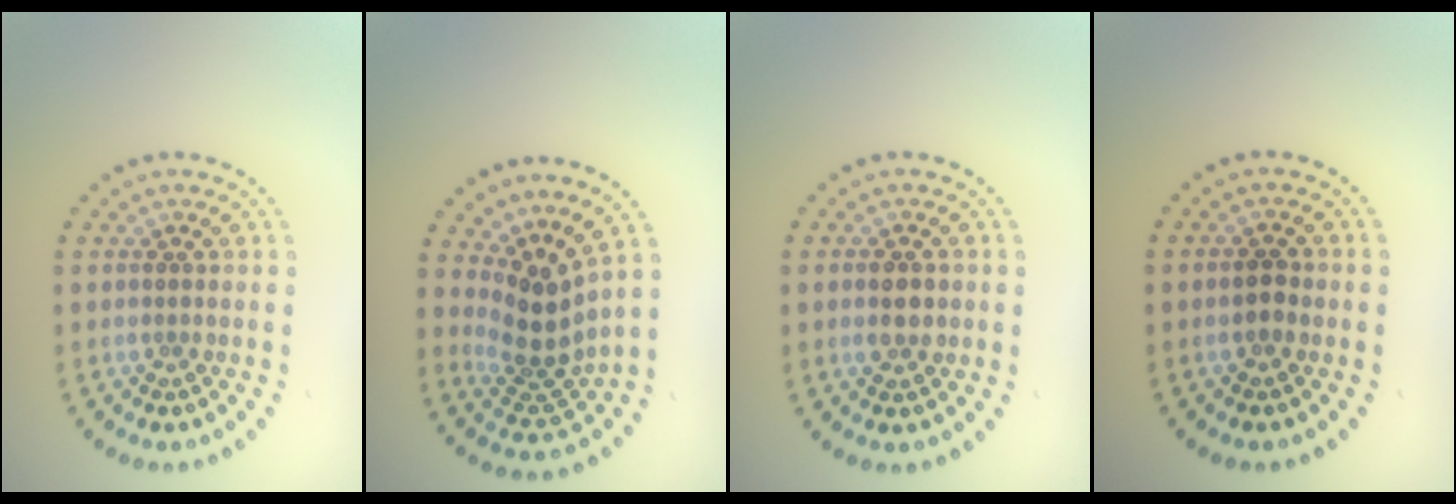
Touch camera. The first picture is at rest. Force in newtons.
{"total": 4.0, "press": 2.9, "slide": 2.7}
{"total": 2.5, "press": 2.5, "slide": 0.1}
{"total": 1.5, "press": 1.5, "slide": 0.1}